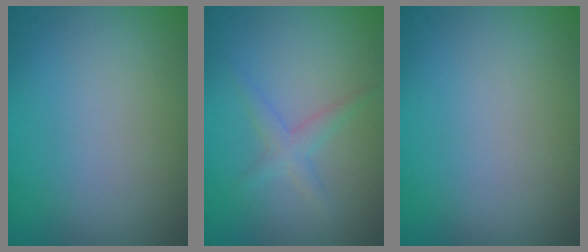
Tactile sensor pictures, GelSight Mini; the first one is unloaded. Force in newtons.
{"total": 1.8, "press": 1.8, "slide": 0.1}
{"total": 0.0}